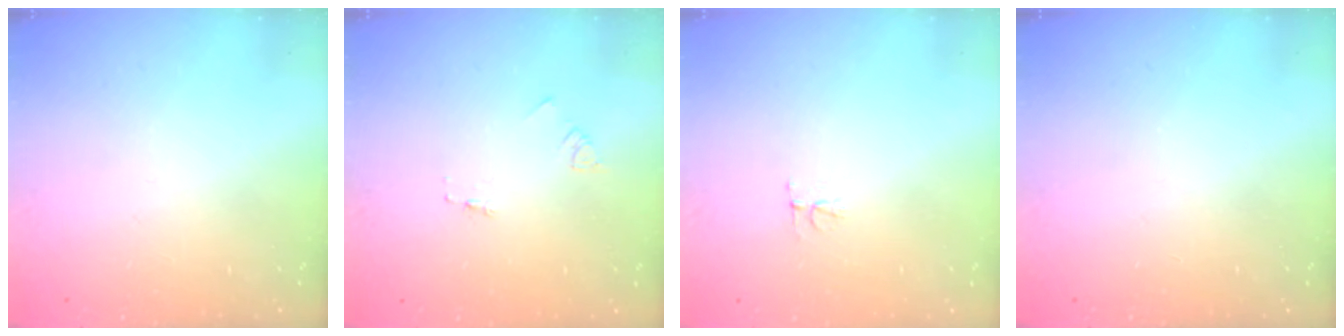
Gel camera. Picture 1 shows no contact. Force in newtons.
{"total": 1.7, "press": 1.7, "slide": 0.2}
{"total": 3.9, "press": 3.9, "slide": 0.3}
{"total": 0.0}